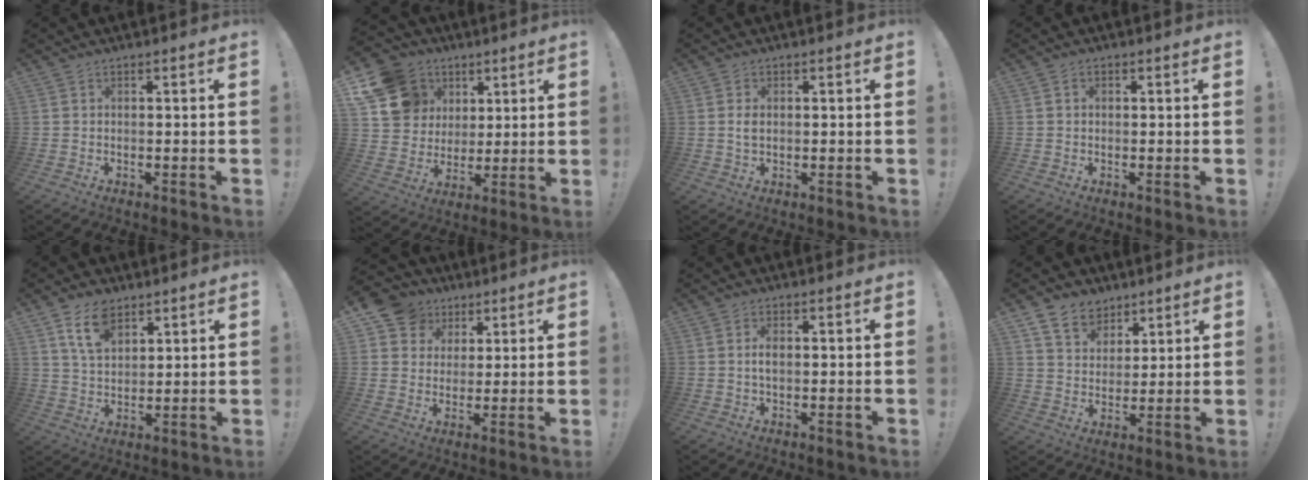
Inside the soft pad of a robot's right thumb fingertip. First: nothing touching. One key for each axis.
{"total": 16.5, "fx": 7.1, "fy": 13.6, "fz": 6.0, "tx": -0.099, "ty": -0.024, "tz": 0.159}
{"total": 2.3, "fx": 0.1, "fy": 1.4, "fz": 1.8, "tx": -0.029, "ty": 0.002, "tz": 0.001}
{"total": 0.8, "fx": 0.0, "fy": 0.7, "fz": 0.5, "tx": -0.012, "ty": 0.005, "tz": 0.001}
{"total": 9.9, "fx": 6.2, "fy": 5.5, "fz": 5.4, "tx": -0.095, "ty": -0.020, "tz": 0.117}
{"total": 9.7, "fx": 4.7, "fy": 8.1, "fz": 2.3, "tx": -0.029, "ty": -0.024, "tz": 0.094}
{"total": 2.5, "fx": 0.1, "fy": 1.1, "fz": 2.2, "tx": -0.040, "ty": 0.003, "tz": 0.000}
{"total": 8.7, "fx": 6.2, "fy": 5.8, "fz": 1.7, "tx": -0.031, "ty": -0.045, "tz": 0.122}